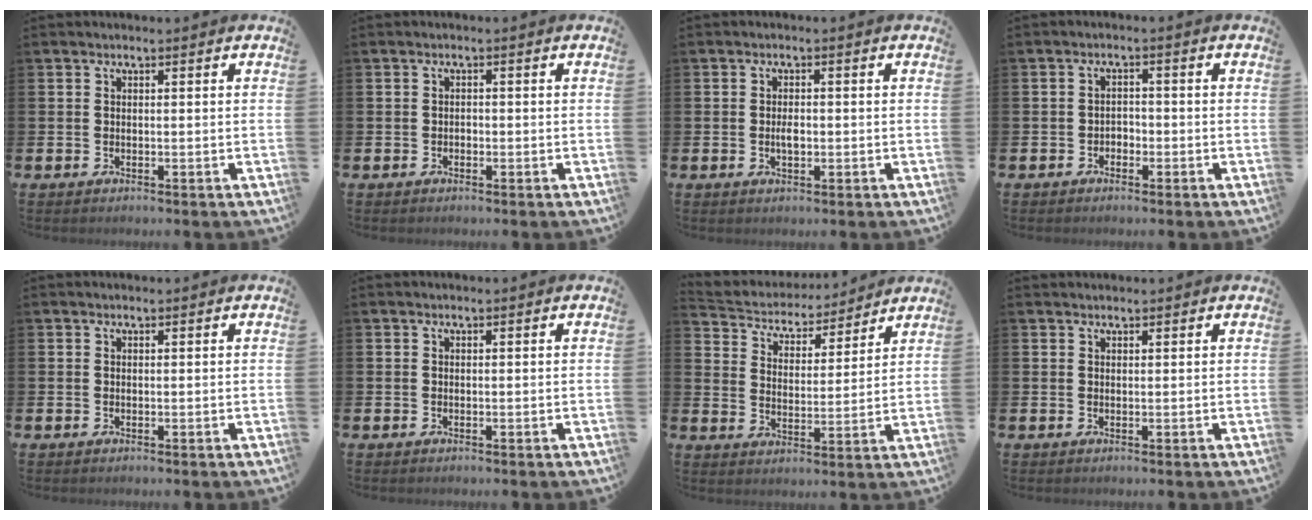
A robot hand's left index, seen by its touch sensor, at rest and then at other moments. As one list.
[{"total": 0.7, "force": [-0.4, 0.5, 0.2], "torque": [-0.010, 0.004, -0.007]}, {"total": 1.8, "force": [-0.1, 1.0, 1.5], "torque": [-0.020, -0.001, -0.005]}, {"total": 1.6, "force": [-1.2, 1.0, 0.2], "torque": [-0.006, 0.001, -0.027]}, {"total": 0.0}, {"total": 0.0}, {"total": 5.0, "force": [4.8, 1.5, 0.1], "torque": [-0.037, -0.040, 0.080]}, {"total": 1.0, "force": [1.0, 0.2, 0.0], "torque": [0.008, -0.001, 0.016]}]